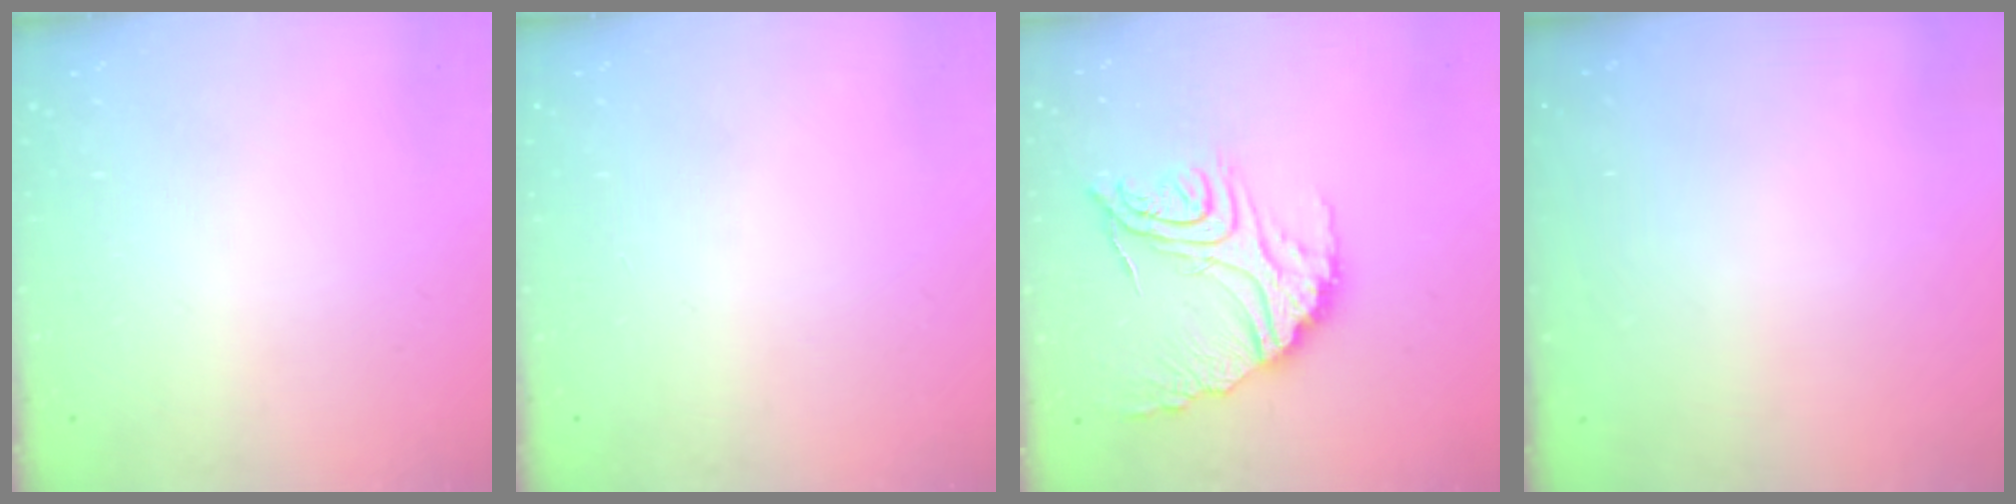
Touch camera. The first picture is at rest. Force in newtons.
{"total": 0.0}
{"total": 18.9, "press": 18.8, "slide": 1.8}
{"total": 2.9, "press": 2.9, "slide": 0.1}